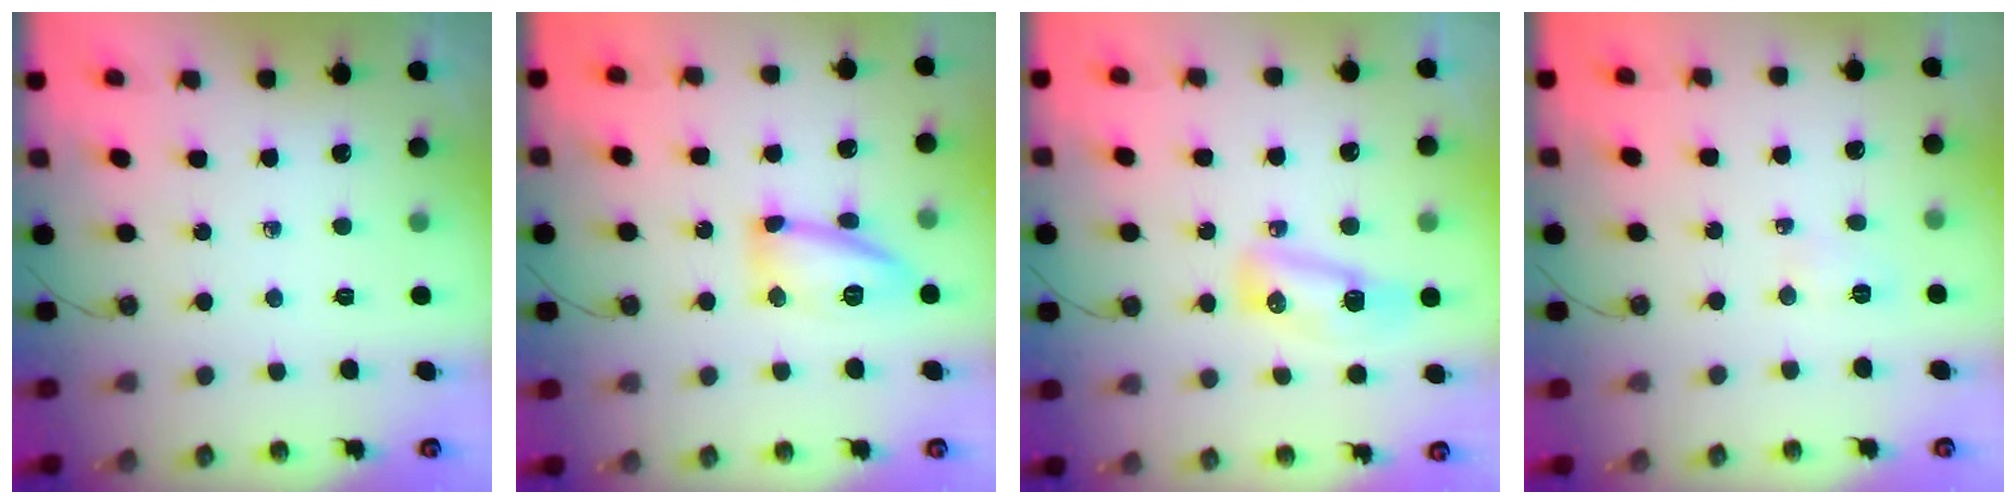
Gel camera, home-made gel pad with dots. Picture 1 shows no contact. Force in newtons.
{"total": 14.5, "press": 14.4, "slide": 1.1}
{"total": 8.4, "press": 8.4, "slide": 0.9}
{"total": 2.8, "press": 2.7, "slide": 0.8}